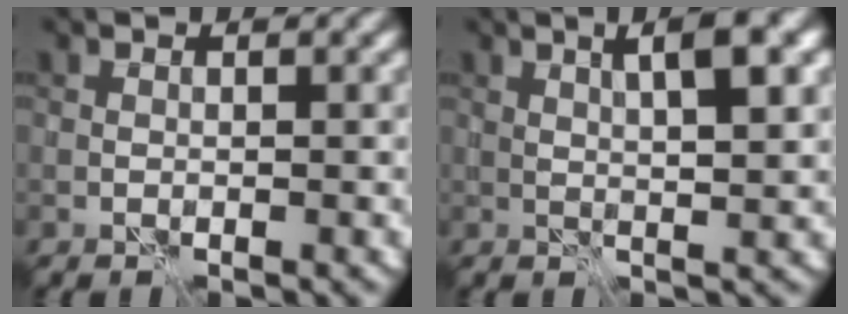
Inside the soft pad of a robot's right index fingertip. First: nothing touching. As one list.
[{"total": 4.4, "force": [1.7, 0.9, 4.0], "torque": [-0.061, 0.006, 0.027]}]